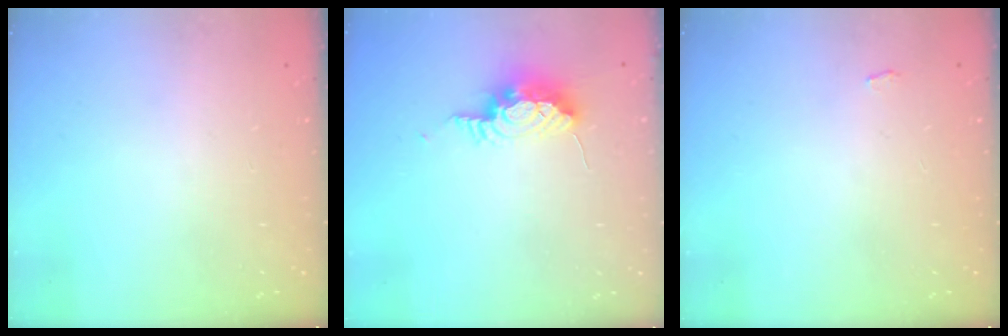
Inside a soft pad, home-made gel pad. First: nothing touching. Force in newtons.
{"total": 9.4, "press": 8.8, "slide": 3.4}
{"total": 2.8, "press": 2.8, "slide": 0.3}